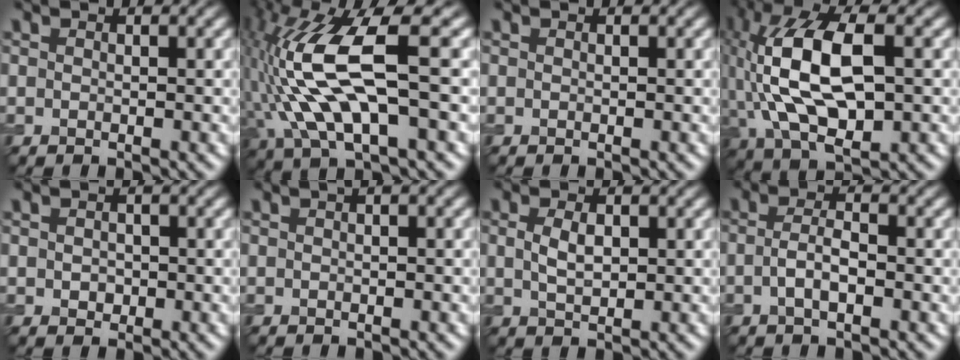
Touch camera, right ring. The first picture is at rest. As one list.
[{"total": 11.6, "force": [0.6, 4.0, 10.9], "torque": [-0.224, 0.012, 0.011]}, {"total": 0.0}, {"total": 12.1, "force": [0.9, 6.1, 10.4], "torque": [-0.216, 0.011, 0.014]}, {"total": 1.0, "force": [0.0, 0.9, 0.5], "torque": [-0.009, -0.003, -0.002]}, {"total": 0.7, "force": [0.3, 0.1, 0.6], "torque": [-0.009, 0.008, 0.006]}, {"total": 2.1, "force": [0.4, 1.2, 1.7], "torque": [-0.043, -0.001, 0.011]}, {"total": 2.1, "force": [-0.6, 0.7, 1.9], "torque": [-0.039, 0.000, -0.015]}]